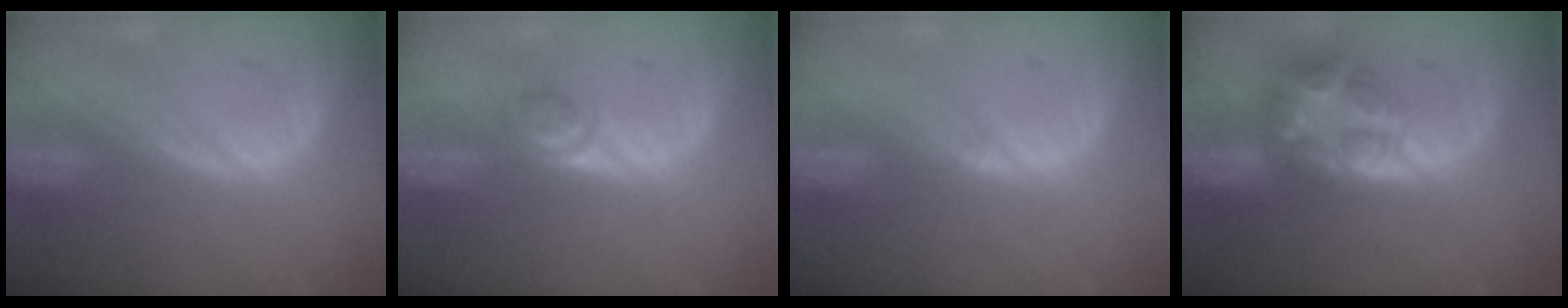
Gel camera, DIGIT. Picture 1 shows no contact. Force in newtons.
{"total": 2.3, "press": 2.1, "slide": 1.0}
{"total": 0.9, "press": 0.5, "slide": 0.7}
{"total": 8.0, "press": 7.0, "slide": 3.9}